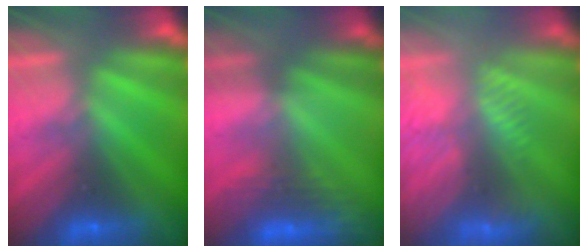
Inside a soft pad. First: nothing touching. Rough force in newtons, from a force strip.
{"total": 3.0}
{"total": 3.4}